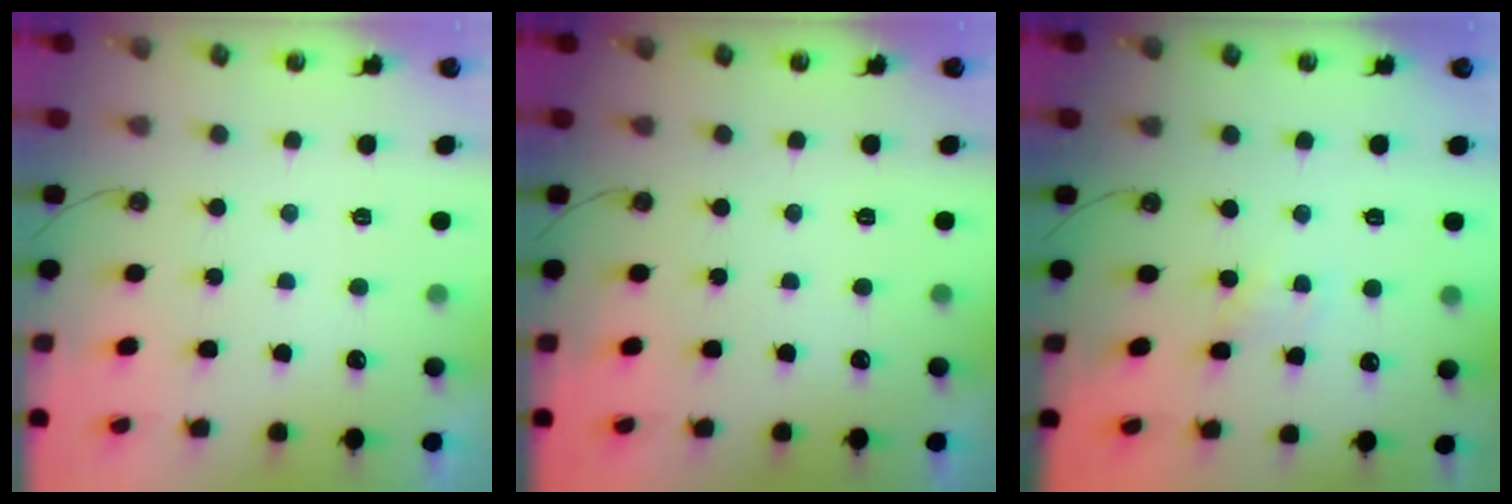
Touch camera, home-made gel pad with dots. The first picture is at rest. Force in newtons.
{"total": 0.0}
{"total": 1.8, "press": 1.7, "slide": 0.3}